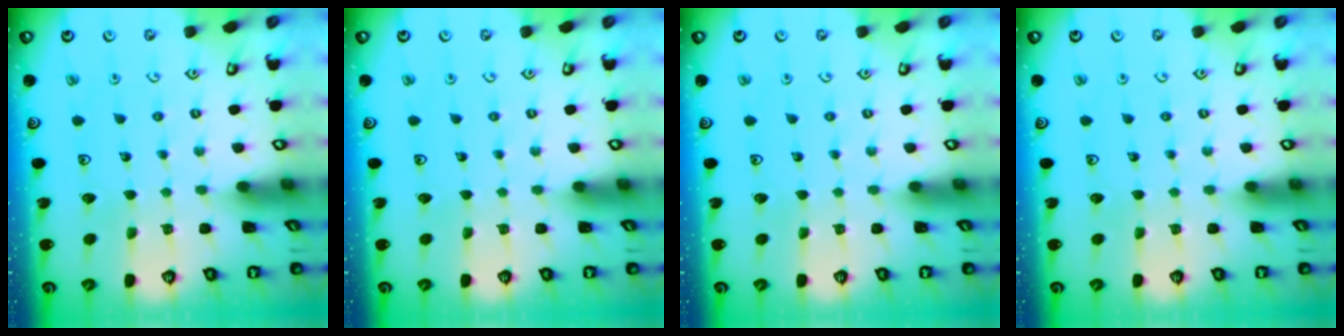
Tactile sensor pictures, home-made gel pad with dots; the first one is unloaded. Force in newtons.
{"total": 0.0}
{"total": 0.0}
{"total": 0.0}